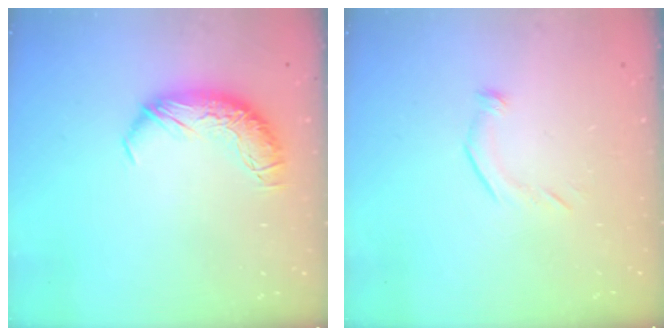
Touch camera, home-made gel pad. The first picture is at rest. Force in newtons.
{"total": 6.2, "press": 6.1, "slide": 1.1}